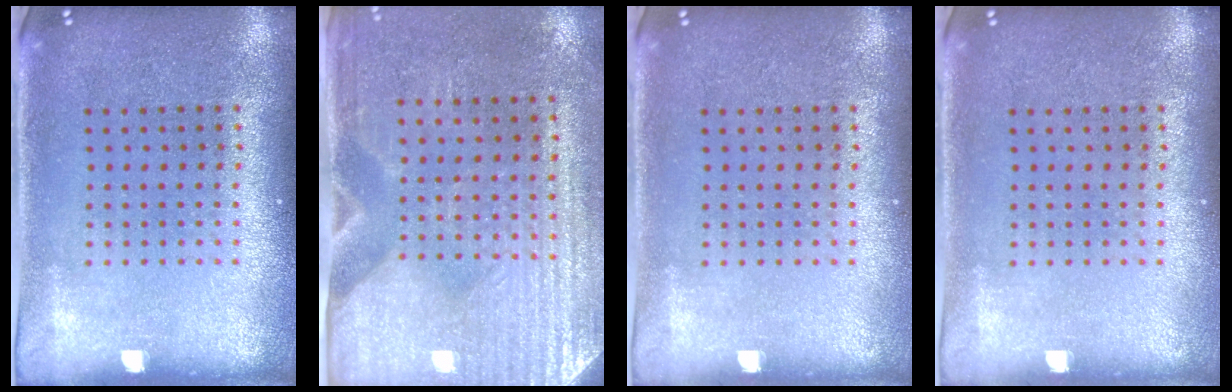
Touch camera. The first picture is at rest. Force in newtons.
{"total": 3.1, "press": 2.7, "slide": 1.5}
{"total": 0.0}
{"total": 0.0}